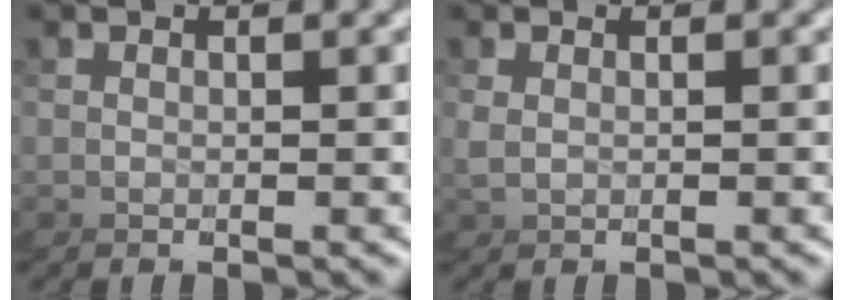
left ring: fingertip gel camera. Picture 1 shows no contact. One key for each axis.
{"total": 0.0}